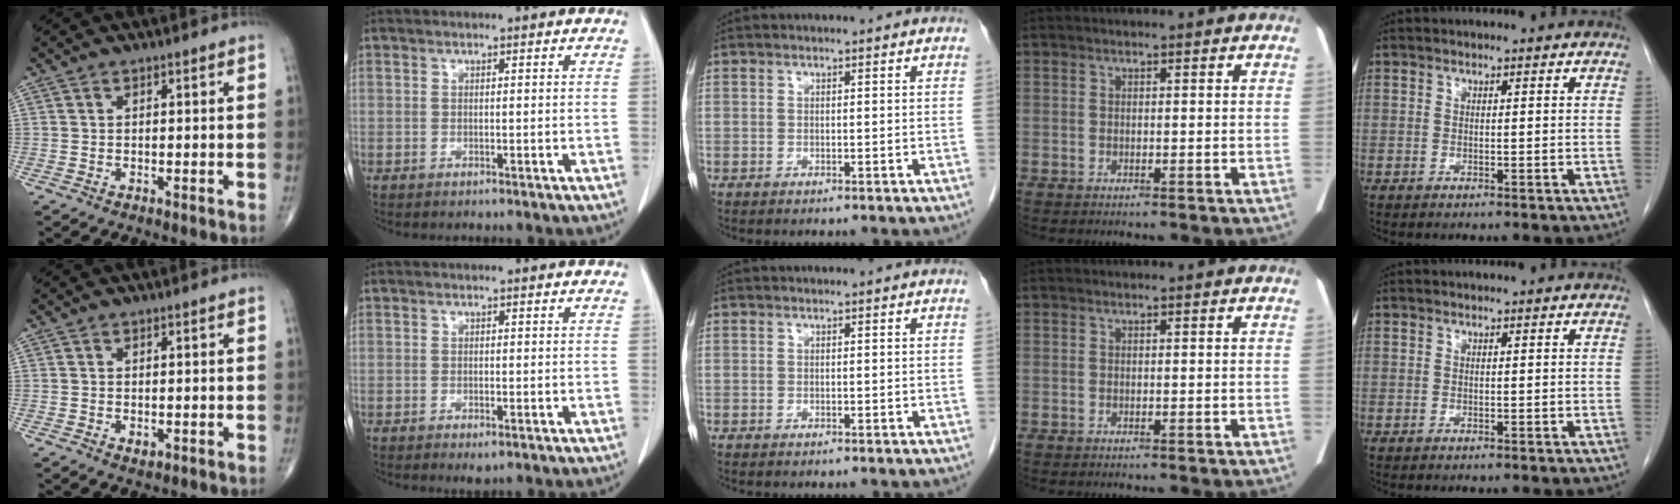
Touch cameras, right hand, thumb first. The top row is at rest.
{"thumb": {"total": 1.2, "force": [-0.2, 0.8, 0.9], "torque": [-0.010, -0.003, -0.001]}, "index": {"total": 1.4, "force": [-0.7, 0.5, 1.1], "torque": [-0.017, -0.003, -0.004]}}